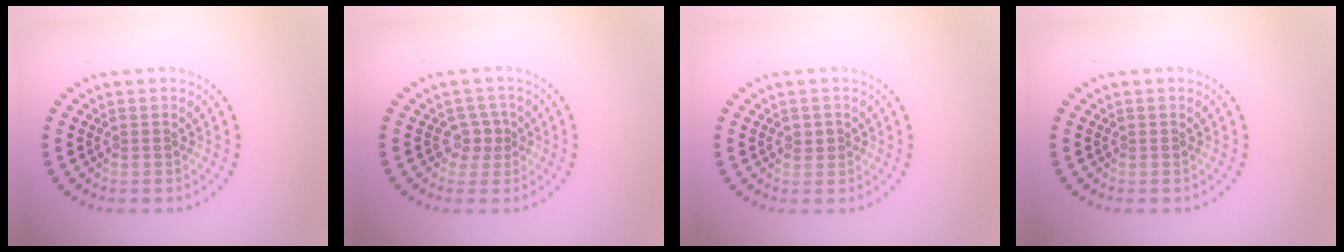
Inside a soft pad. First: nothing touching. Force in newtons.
{"total": 1.7, "press": 1.3, "slide": 1.1}
{"total": 1.0, "press": 1.0, "slide": 0.3}
{"total": 0.0}